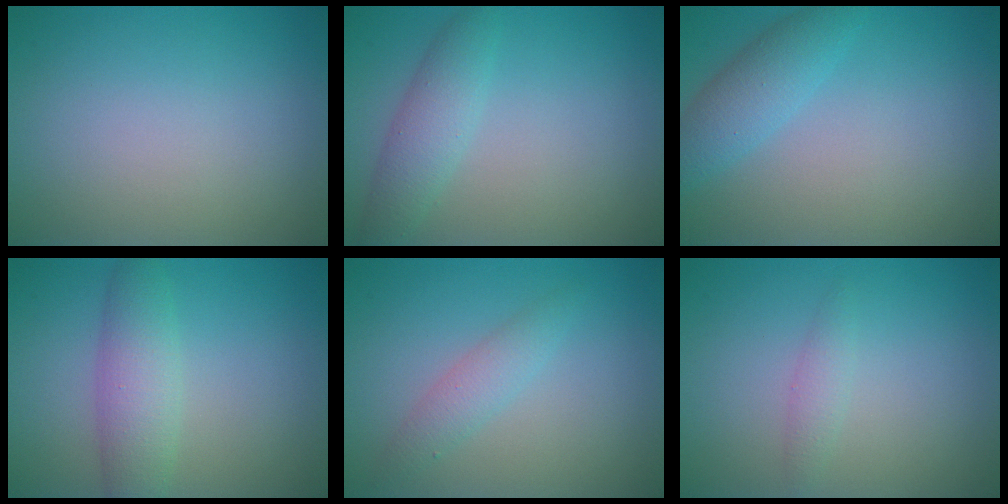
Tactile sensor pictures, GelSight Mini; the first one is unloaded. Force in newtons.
{"total": 2.9, "press": 2.9, "slide": 0.2}
{"total": 3.1, "press": 3.1, "slide": 0.2}
{"total": 4.0, "press": 4.0, "slide": 0.0}
{"total": 1.9, "press": 1.9, "slide": 0.0}
{"total": 1.2, "press": 1.2, "slide": 0.0}